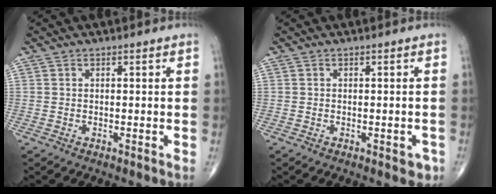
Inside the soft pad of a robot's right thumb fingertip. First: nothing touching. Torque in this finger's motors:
{"motor_torque": [-0.24, 0.09, -0.11, -0.01, 0.01]}